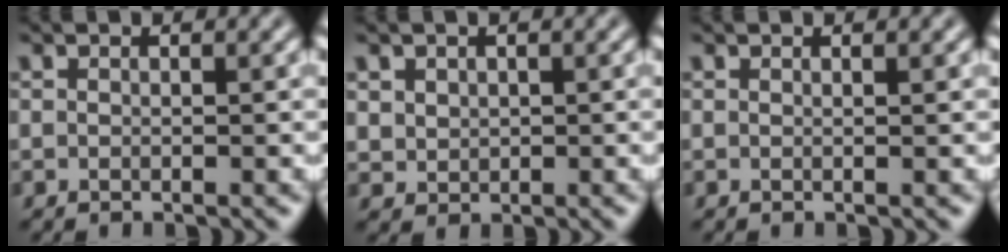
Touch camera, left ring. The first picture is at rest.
{"total": 1.6, "force": [0.7, 1.4, 0.4], "torque": [-0.014, -0.008, 0.025]}
{"total": 0.7, "force": [0.5, 0.2, 0.4], "torque": [0.000, -0.001, 0.006]}